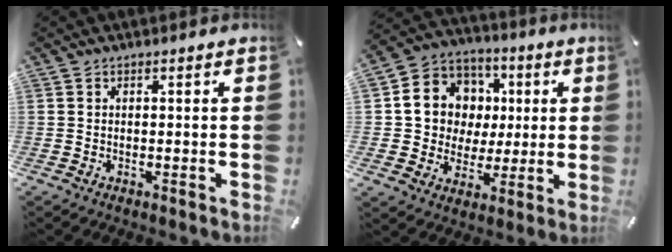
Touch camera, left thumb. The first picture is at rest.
{"total": 12.9, "force": [1.6, 12.3, 3.4], "torque": [-0.057, -0.008, 0.038]}